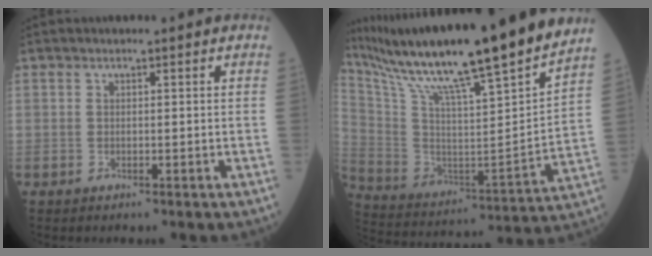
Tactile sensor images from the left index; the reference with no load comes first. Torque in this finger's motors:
{"motor_torque": [0.34, -0.67, 1.05, 0.21]}